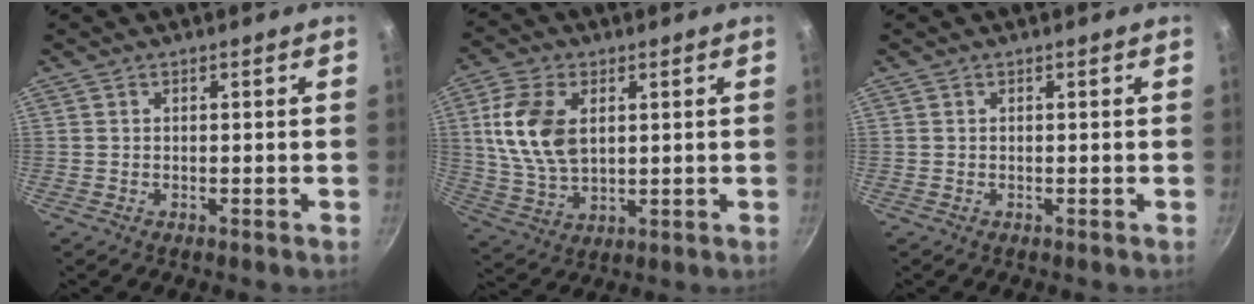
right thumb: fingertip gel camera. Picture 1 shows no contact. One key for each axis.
{"total": 12.5, "fx": 2.8, "fy": 7.6, "fz": 9.5, "tx": -0.177, "ty": -0.012, "tz": 0.060}
{"total": 0.0}